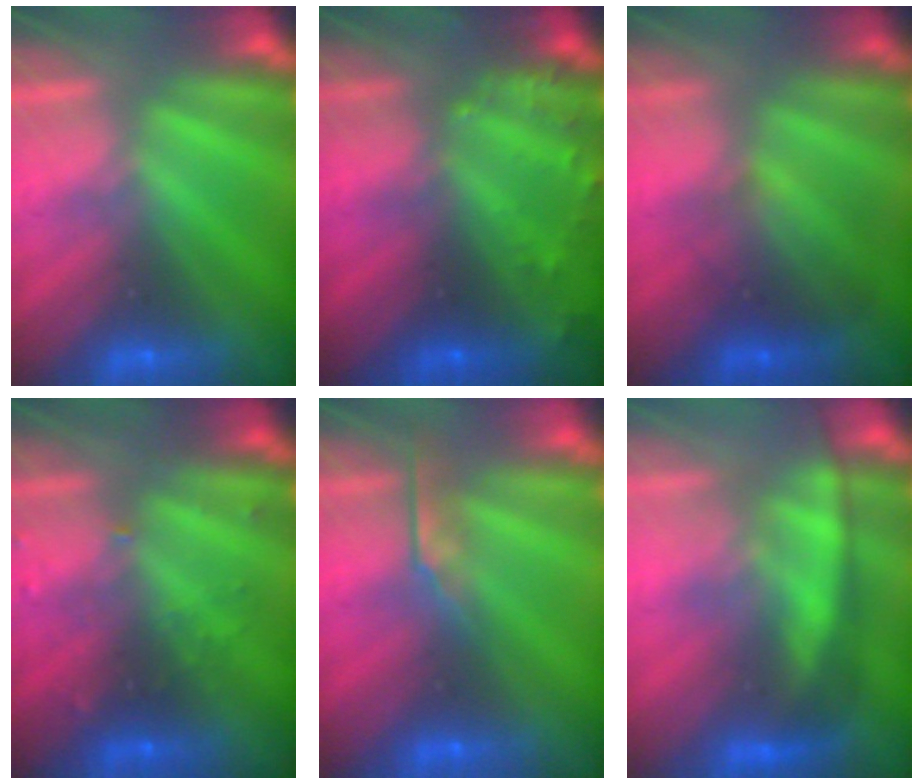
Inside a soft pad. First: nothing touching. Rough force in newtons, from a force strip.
{"total": 8.4}
{"total": 2.0}
{"total": 2.9}
{"total": 2.8}
{"total": 2.9}